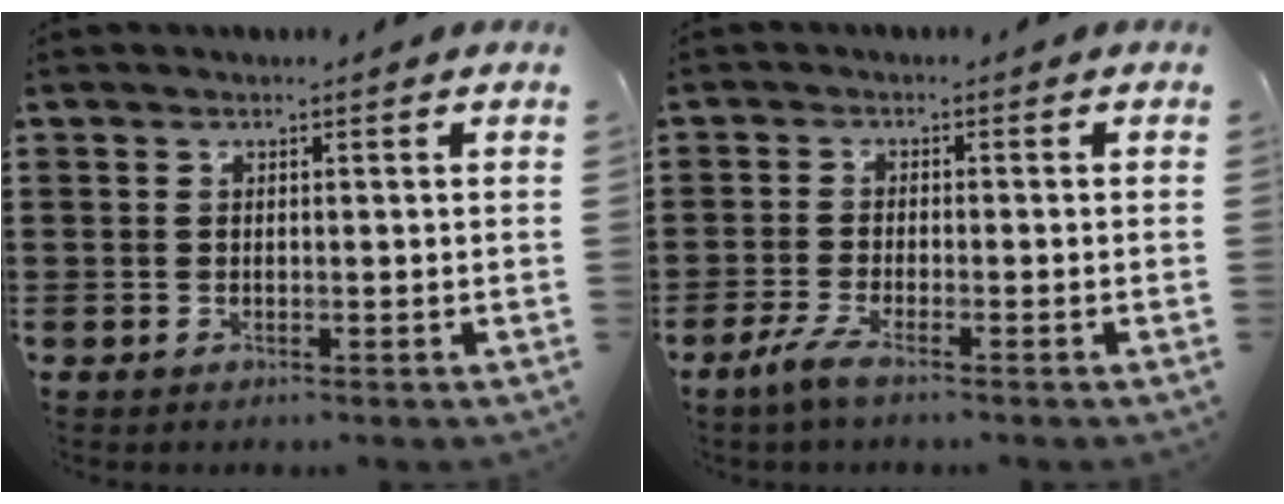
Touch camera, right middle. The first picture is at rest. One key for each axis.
{"total": 3.1, "fx": -2.1, "fy": 0.1, "fz": 2.2, "tx": -0.059, "ty": -0.009, "tz": -0.044}